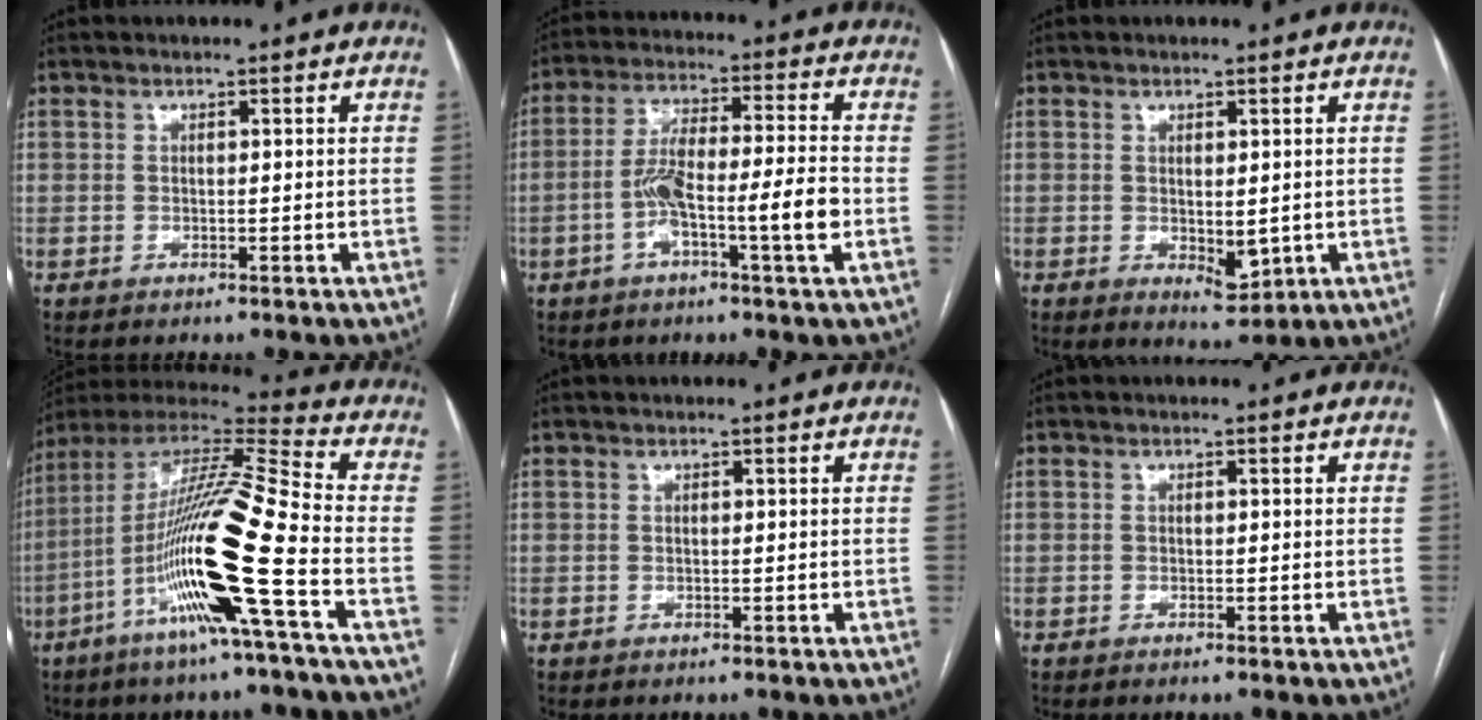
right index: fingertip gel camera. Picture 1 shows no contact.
{"total": 10.6, "force": [-3.1, 0.7, 10.1], "torque": [-0.187, 0.015, -0.057]}
{"total": 4.0, "force": [-0.5, 1.8, 3.5], "torque": [-0.051, -0.013, 0.005]}
{"total": 19.5, "force": [-6.7, -0.7, 18.3], "torque": [-0.363, -0.013, -0.138]}
{"total": 0.0}
{"total": 0.0}